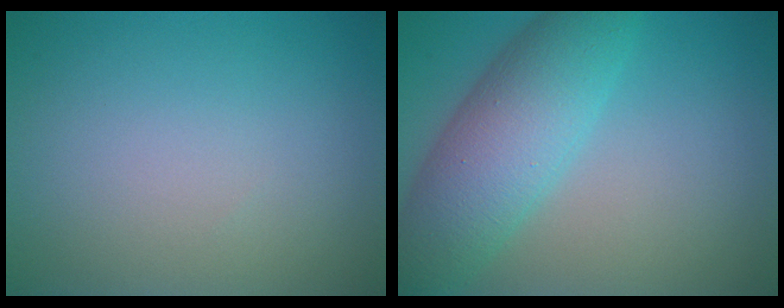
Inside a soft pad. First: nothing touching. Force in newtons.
{"total": 7.5, "press": 7.5, "slide": 0.2}